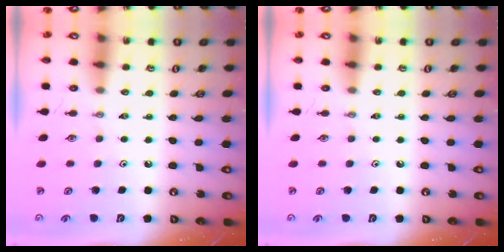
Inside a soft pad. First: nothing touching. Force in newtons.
{"total": 0.0}